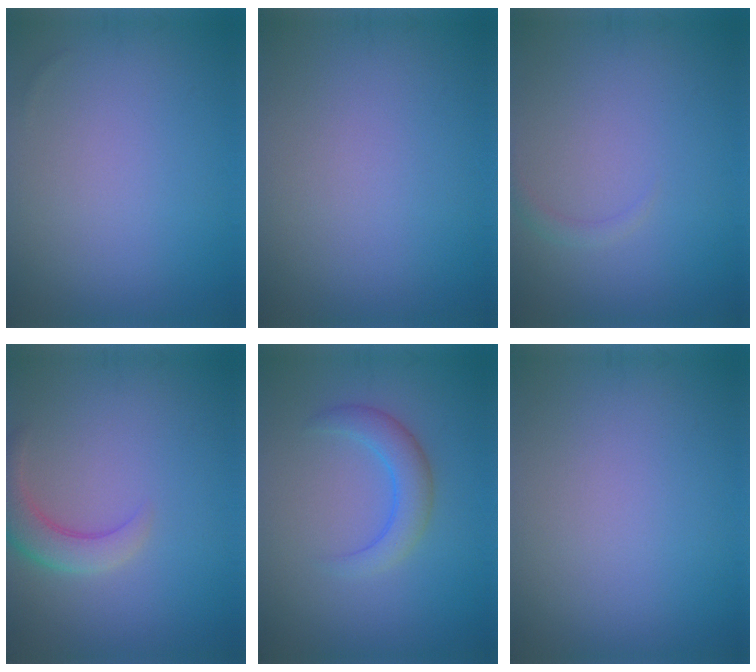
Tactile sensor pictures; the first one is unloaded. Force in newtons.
{"total": 0.0}
{"total": 0.8, "press": 0.8, "slide": 0.1}
{"total": 3.4, "press": 3.4, "slide": 0.3}
{"total": 2.9, "press": 2.9, "slide": 0.2}
{"total": 0.0}